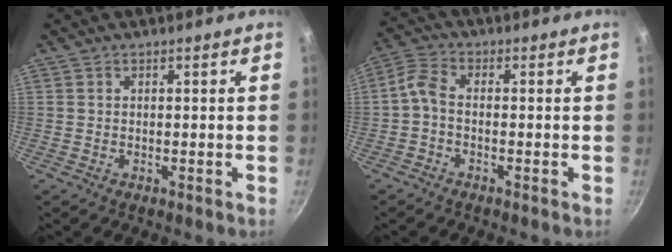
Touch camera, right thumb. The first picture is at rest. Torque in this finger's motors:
{"motor_torque": [-0.16, 0.10, -0.34, 0.31, 0.13]}